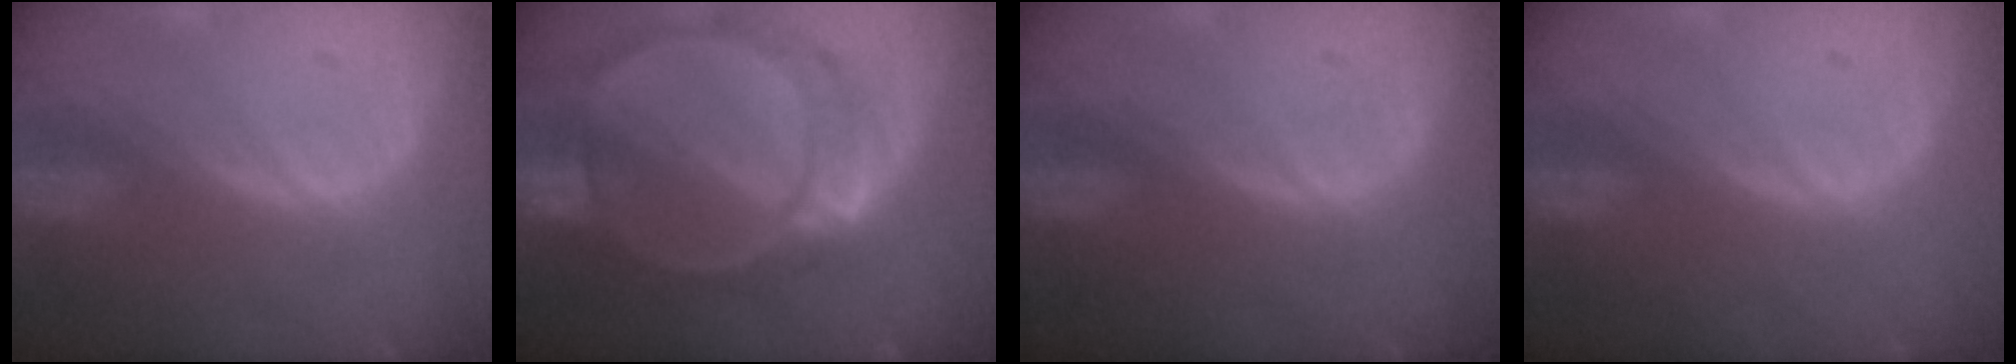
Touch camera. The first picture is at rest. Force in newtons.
{"total": 9.8, "press": 8.4, "slide": 5.2}
{"total": 0.0}
{"total": 0.0}